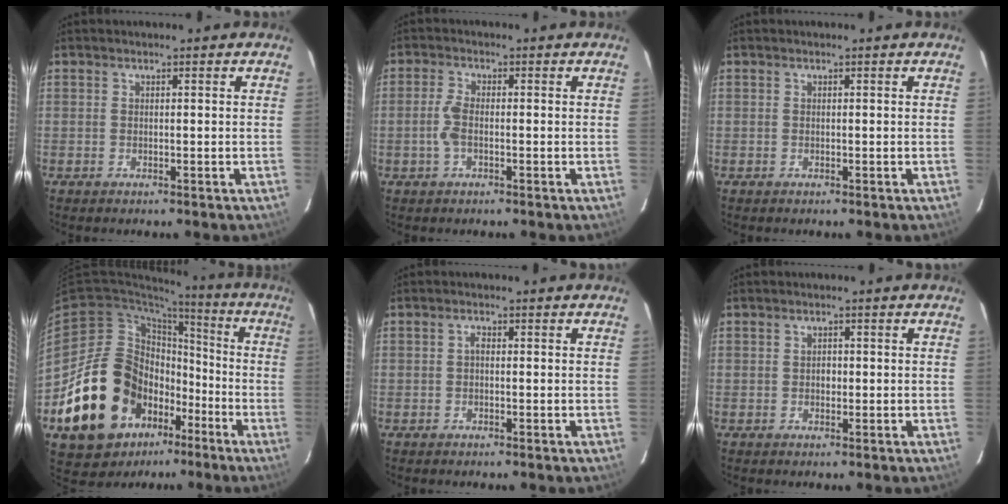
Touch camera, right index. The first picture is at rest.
{"total": 3.4, "force": [-0.8, 1.5, 3.0], "torque": [-0.070, 0.003, -0.016]}
{"total": 0.0}
{"total": 22.1, "force": [-8.4, 16.2, 12.4], "torque": [-0.266, 0.014, -0.119]}
{"total": 0.8, "force": [-0.1, 0.5, 0.6], "torque": [-0.011, 0.005, -0.004]}
{"total": 1.1, "force": [-0.1, 1.0, 0.5], "torque": [-0.006, 0.003, -0.001]}